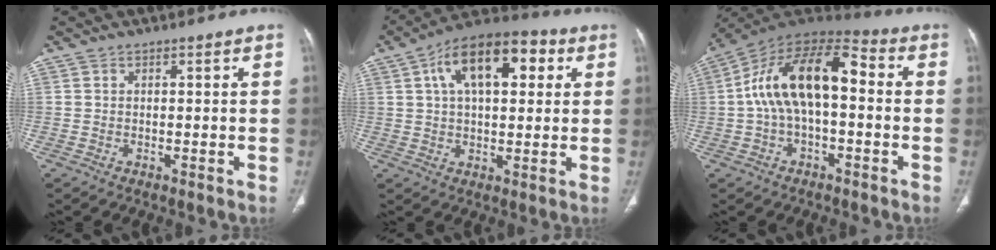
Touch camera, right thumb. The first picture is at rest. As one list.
[{"total": 16.3, "force": [5.3, 8.4, 12.9], "torque": [-0.182, 0.023, 0.077]}, {"total": 17.0, "force": [0.4, 8.6, 14.7], "torque": [-0.253, 0.050, -0.003]}]